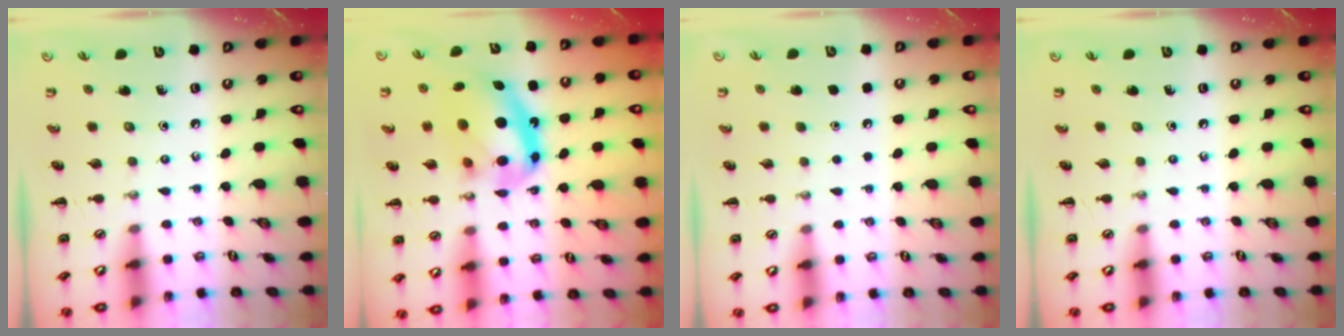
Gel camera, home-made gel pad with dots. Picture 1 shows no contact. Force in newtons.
{"total": 16.9, "press": 16.4, "slide": 4.0}
{"total": 1.7, "press": 1.7, "slide": 0.1}
{"total": 0.0}